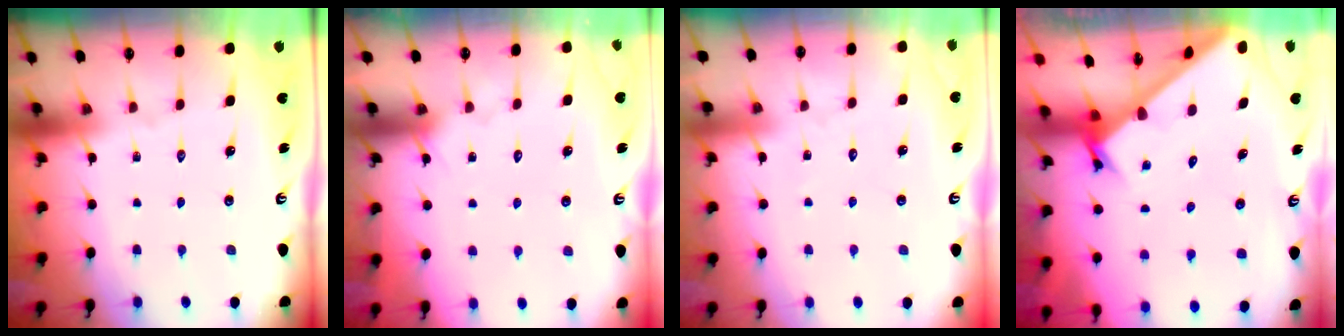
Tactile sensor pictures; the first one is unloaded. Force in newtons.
{"total": 4.0, "press": 4.0, "slide": 0.4}
{"total": 2.7, "press": 2.7, "slide": 0.2}
{"total": 2.6, "press": 2.6, "slide": 0.3}